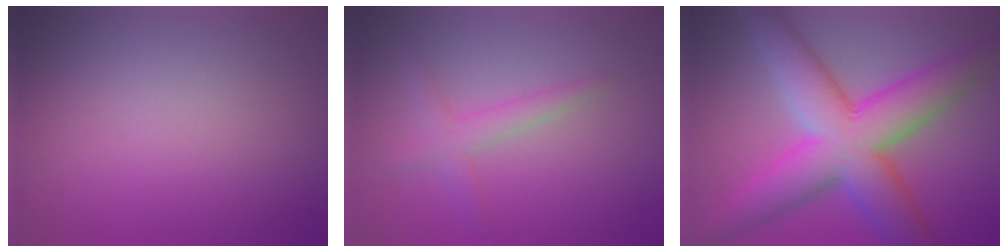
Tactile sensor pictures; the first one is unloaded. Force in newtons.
{"total": 2.1, "press": 2.1, "slide": 0.1}
{"total": 10.6, "press": 10.6, "slide": 0.1}